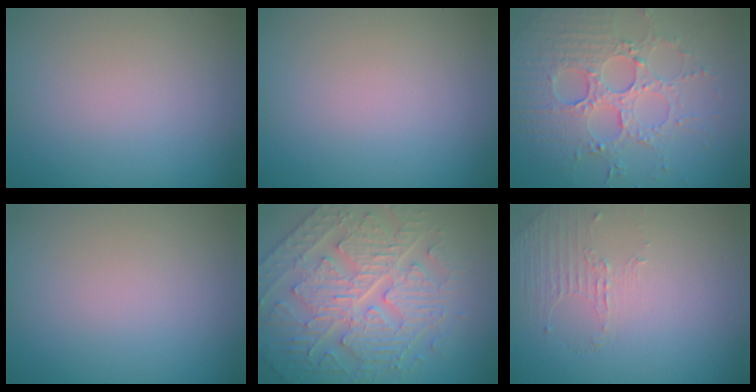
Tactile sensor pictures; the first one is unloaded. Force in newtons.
{"total": 0.0}
{"total": 5.1, "press": 4.5, "slide": 2.3}
{"total": 0.0}
{"total": 5.5, "press": 5.2, "slide": 1.8}
{"total": 1.2, "press": 0.4, "slide": 1.1}